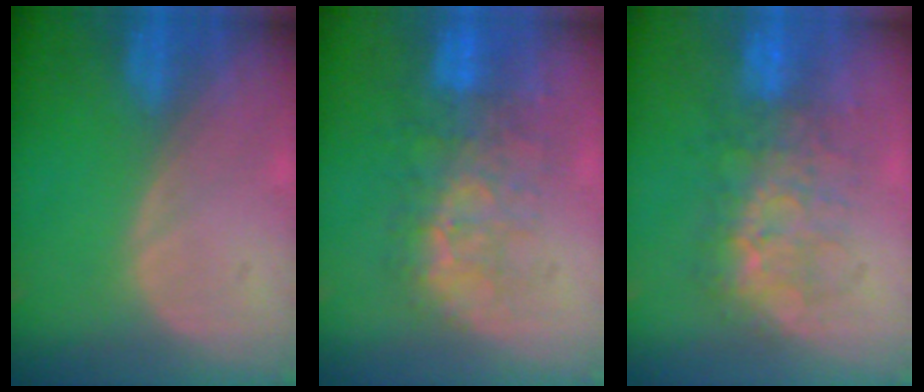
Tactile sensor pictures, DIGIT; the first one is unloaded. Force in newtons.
{"total": 9.8, "press": 8.3, "slide": 5.1}
{"total": 8.0, "press": 7.8, "slide": 2.1}